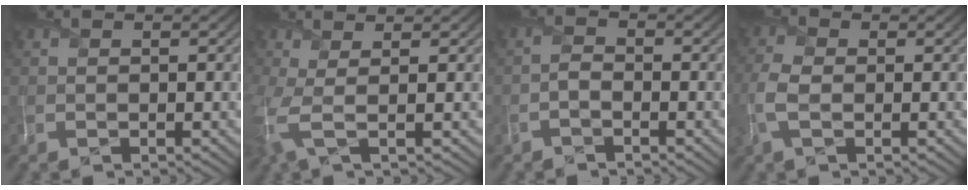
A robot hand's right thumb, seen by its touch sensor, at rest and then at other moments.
{"total": 4.4, "force": [0.3, 1.4, 4.2], "torque": [-0.102, -0.004, -0.001]}
{"total": 1.2, "force": [-0.9, 0.4, 0.7], "torque": [-0.015, 0.005, -0.025]}
{"total": 4.5, "force": [-0.6, 2.7, 3.5], "torque": [-0.102, 0.002, -0.022]}